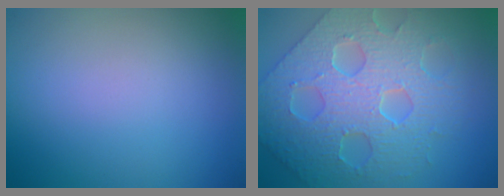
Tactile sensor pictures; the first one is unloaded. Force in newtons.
{"total": 7.2, "press": 6.3, "slide": 3.5}